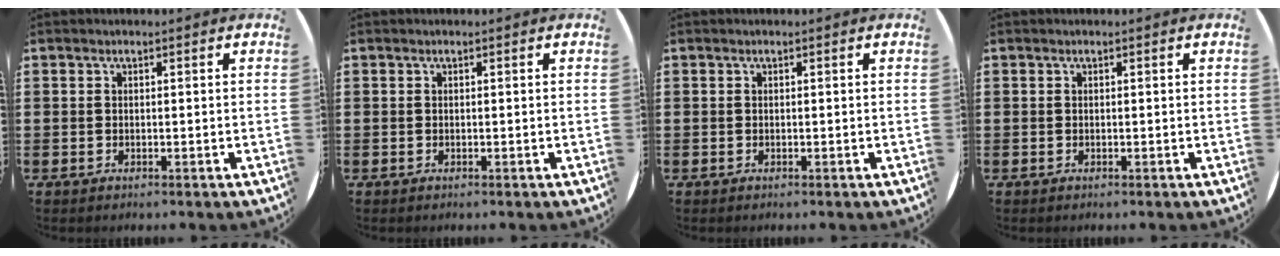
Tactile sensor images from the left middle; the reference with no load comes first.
{"total": 0.0}
{"total": 0.0}
{"total": 0.0}